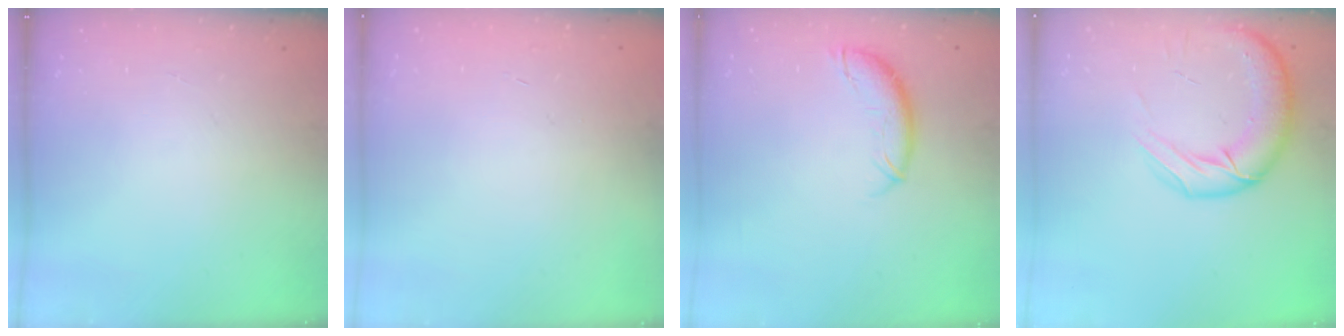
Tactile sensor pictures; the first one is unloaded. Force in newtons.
{"total": 0.6, "press": 0.5, "slide": 0.2}
{"total": 8.2, "press": 8.2, "slide": 0.7}
{"total": 15.3, "press": 14.8, "slide": 3.8}